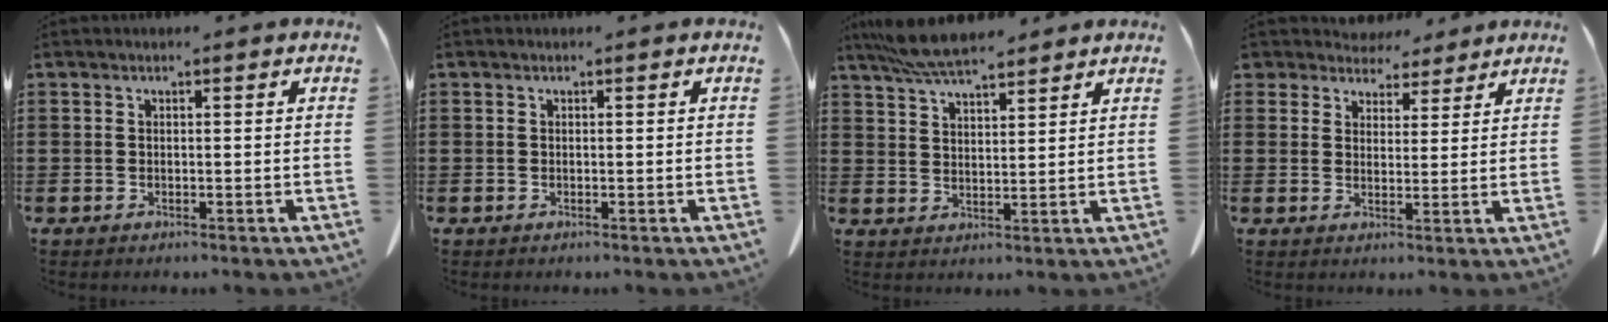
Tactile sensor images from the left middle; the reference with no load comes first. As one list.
[{"total": 0.0}, {"total": 7.1, "force": [6.1, 1.2, 3.3], "torque": [-0.080, -0.012, 0.115]}, {"total": 4.8, "force": [4.3, 2.0, 0.3], "torque": [-0.027, -0.009, 0.079]}]